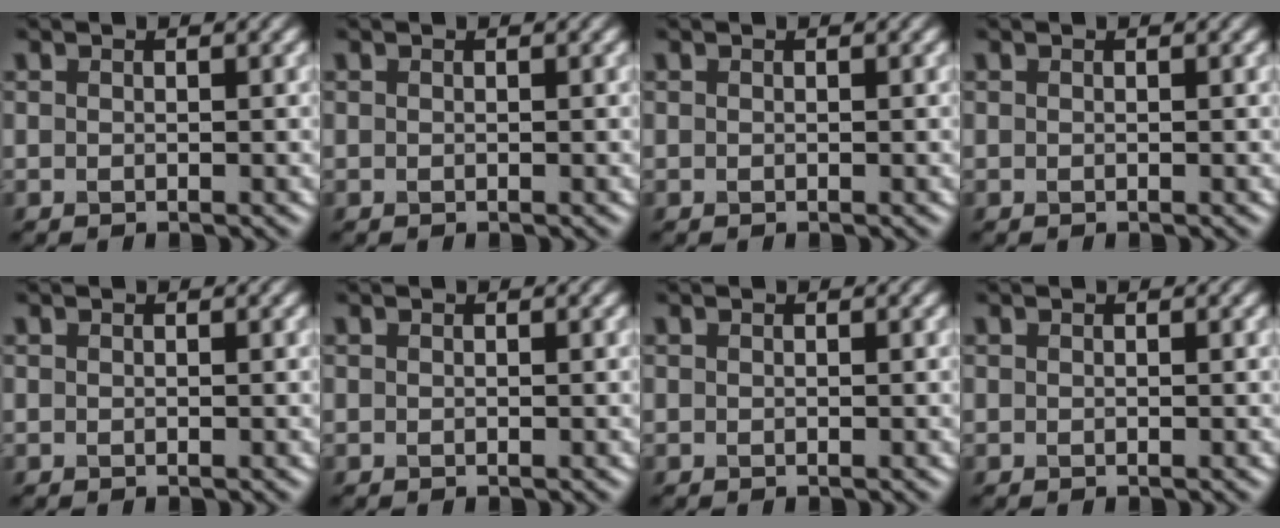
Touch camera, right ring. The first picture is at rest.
{"total": 0.0}
{"total": 0.0}
{"total": 0.0}
{"total": 0.0}
{"total": 0.0}
{"total": 0.0}
{"total": 0.0}